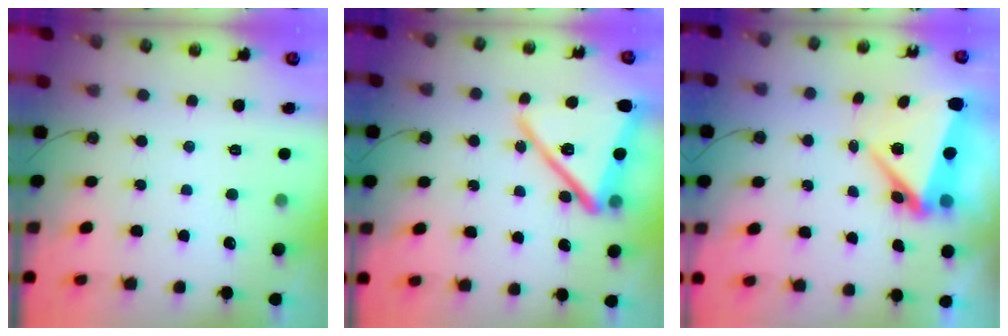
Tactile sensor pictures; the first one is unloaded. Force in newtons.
{"total": 19.9, "press": 19.9, "slide": 1.5}
{"total": 7.5, "press": 7.4, "slide": 0.9}